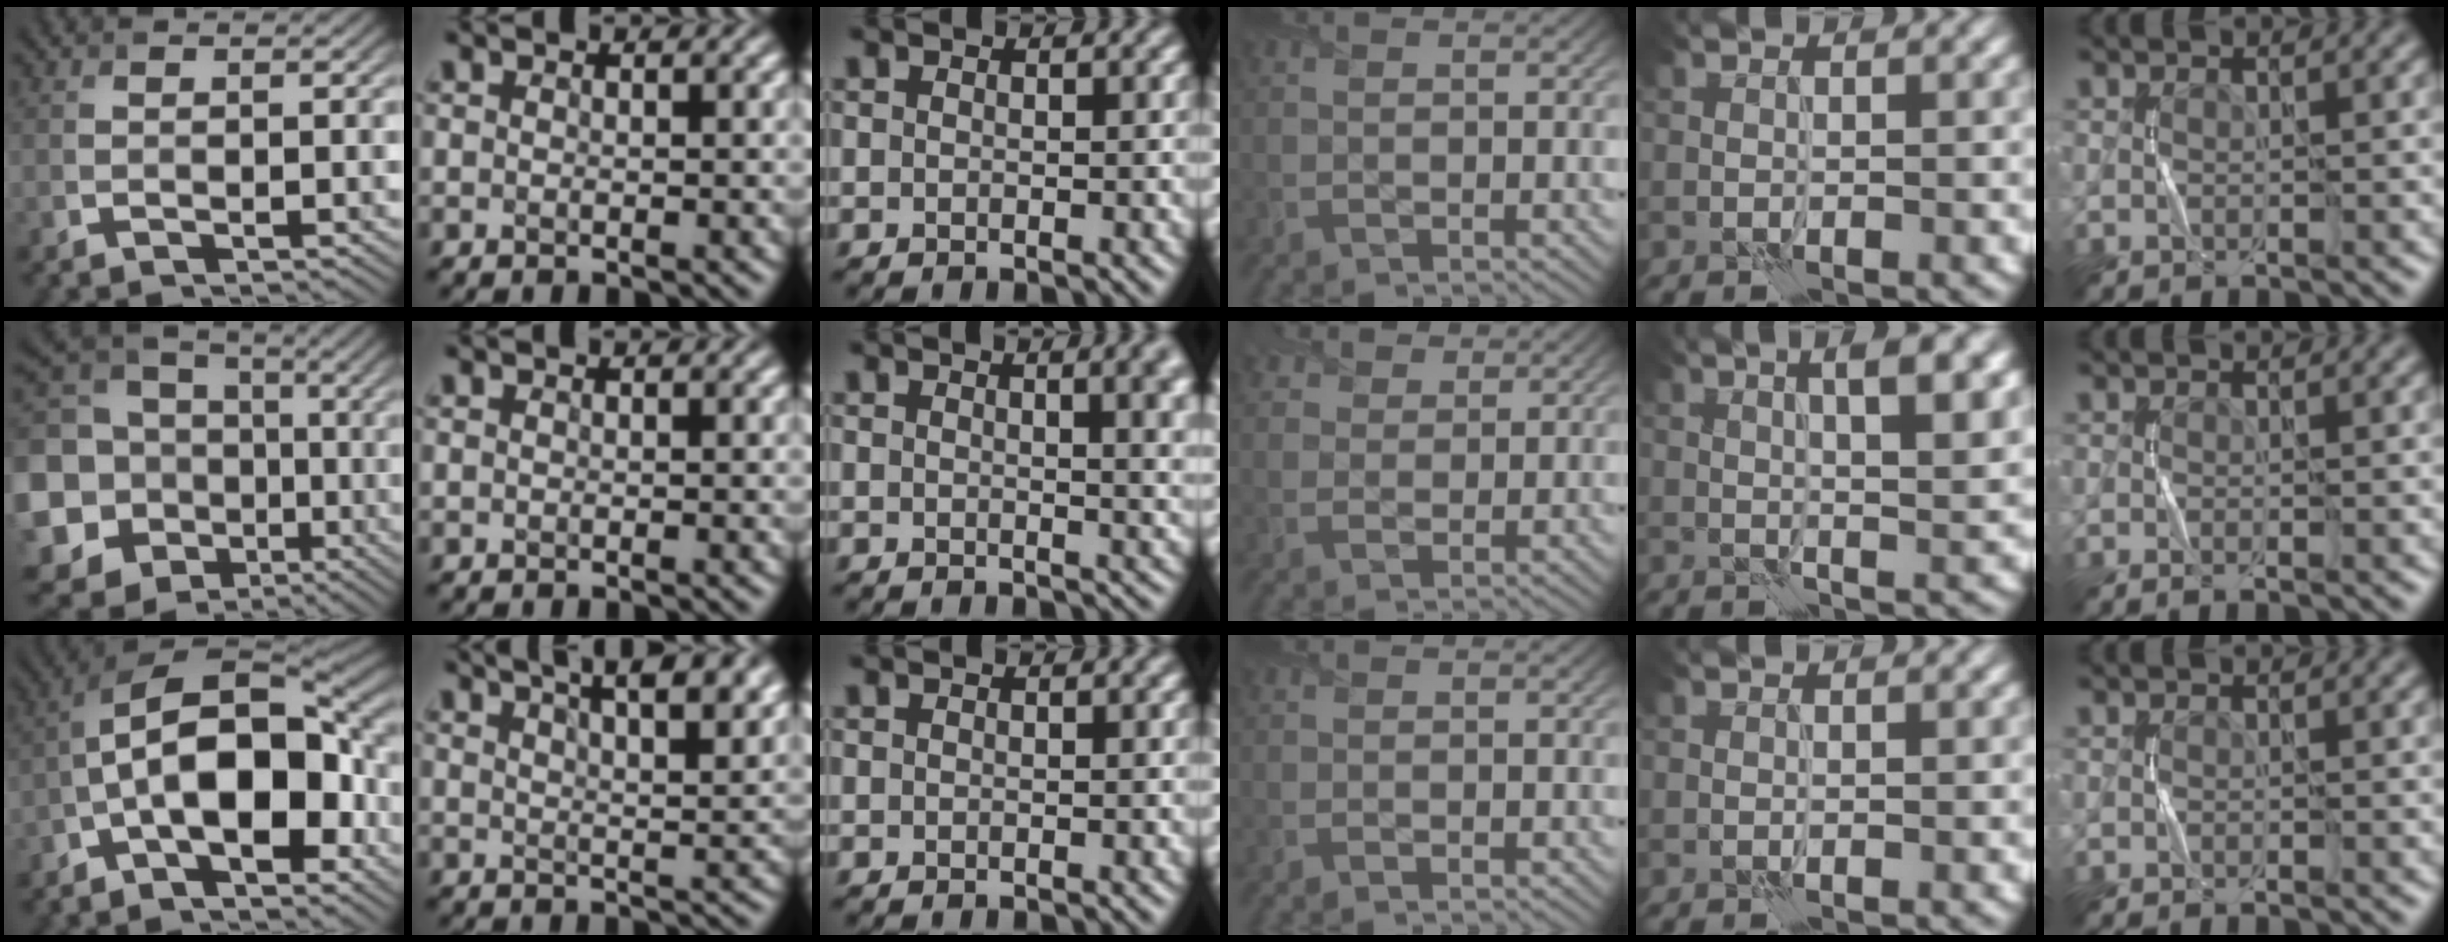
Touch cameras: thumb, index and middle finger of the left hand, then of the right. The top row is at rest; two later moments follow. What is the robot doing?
{"motion": "fold", "object": "scarf"}